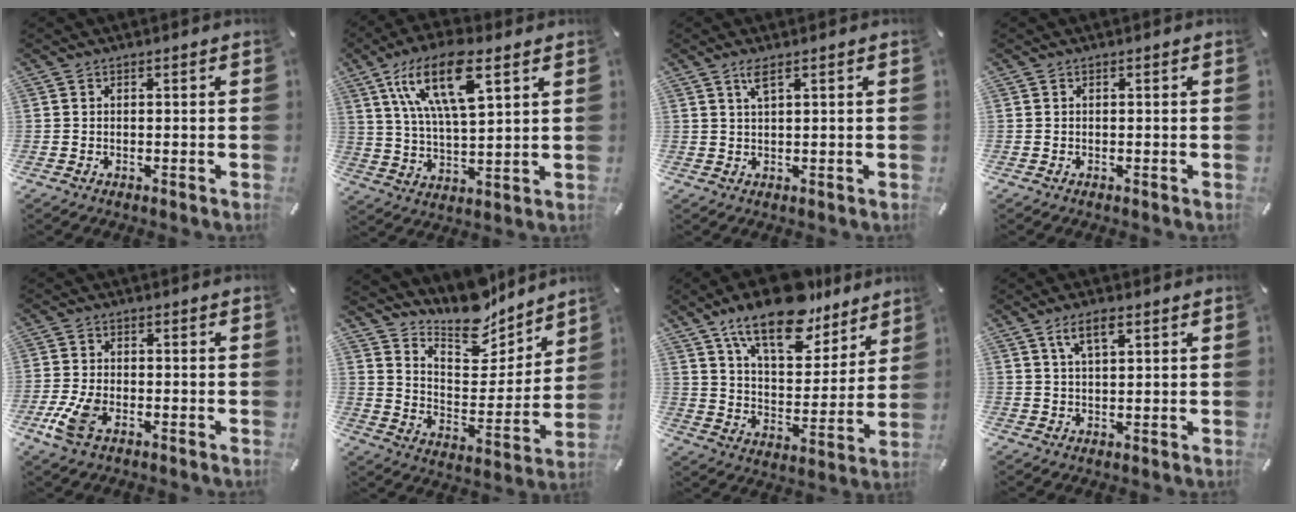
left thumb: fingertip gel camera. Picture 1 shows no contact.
{"total": 16.7, "force": [8.8, 6.0, 12.9], "torque": [-0.265, -0.017, 0.146]}
{"total": 2.7, "force": [1.7, 0.3, 2.1], "torque": [-0.046, 0.001, 0.028]}
{"total": 0.0}
{"total": 6.1, "force": [-2.6, 3.3, 4.5], "torque": [-0.102, 0.000, -0.049]}
{"total": 14.1, "force": [13.1, 4.5, 2.8], "torque": [-0.053, -0.129, 0.232]}
{"total": 18.5, "force": [13.8, 7.8, 9.4], "torque": [-0.161, -0.089, 0.238]}
{"total": 5.4, "force": [2.8, 2.0, 4.1], "torque": [-0.079, 0.002, 0.047]}